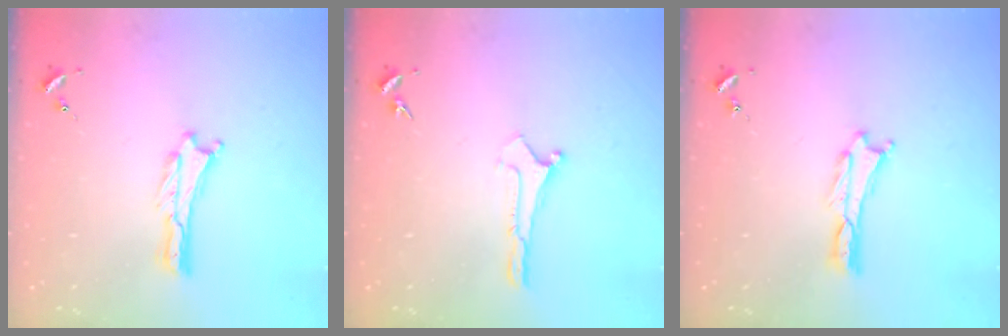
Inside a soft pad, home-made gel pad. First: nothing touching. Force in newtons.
{"total": 0.0}
{"total": 0.0}